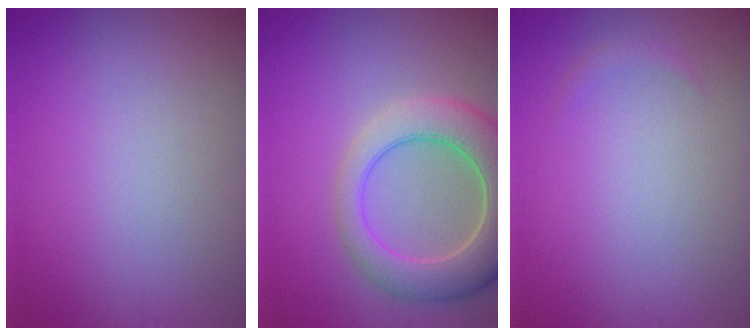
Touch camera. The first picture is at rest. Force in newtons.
{"total": 7.8, "press": 7.8, "slide": 0.9}
{"total": 0.7, "press": 0.7, "slide": 0.1}